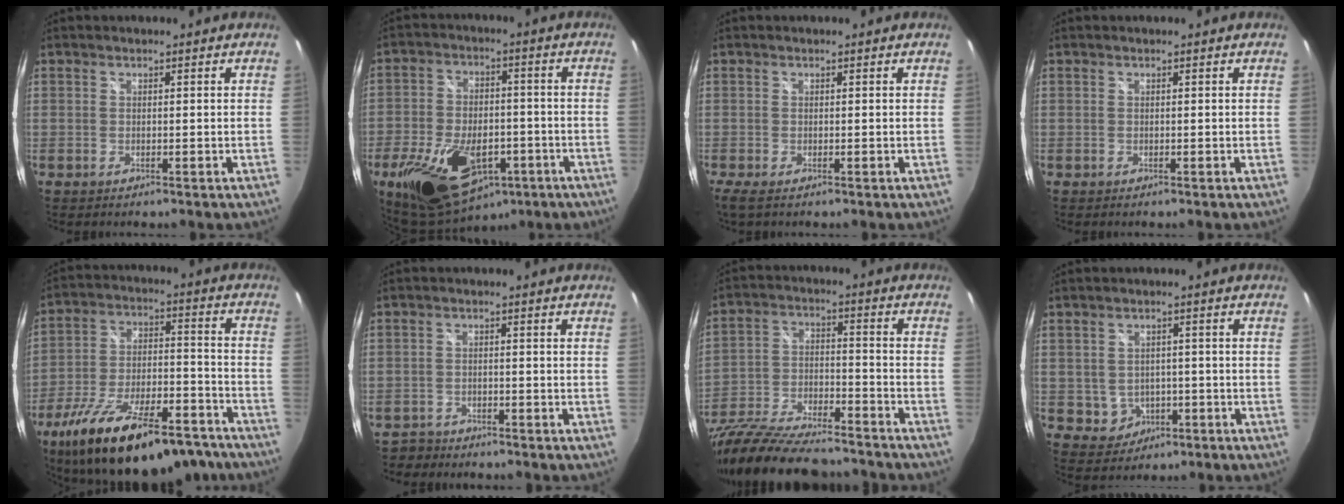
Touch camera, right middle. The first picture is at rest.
{"total": 21.0, "force": [-9.1, 12.9, 13.8], "torque": [-0.293, -0.012, -0.128]}
{"total": 1.7, "force": [-0.8, 0.1, 1.5], "torque": [-0.031, -0.007, -0.014]}
{"total": 0.0}
{"total": 26.8, "force": [-19.8, 9.3, 15.5], "torque": [-0.267, -0.022, -0.292]}
{"total": 3.2, "force": [-2.8, 1.5, -0.1], "torque": [-0.011, 0.001, -0.055]}
{"total": 24.9, "force": [-20.2, 7.0, 12.7], "torque": [-0.256, -0.044, -0.326]}
{"total": 4.8, "force": [-1.3, 4.4, 1.2], "torque": [-0.036, 0.009, -0.005]}